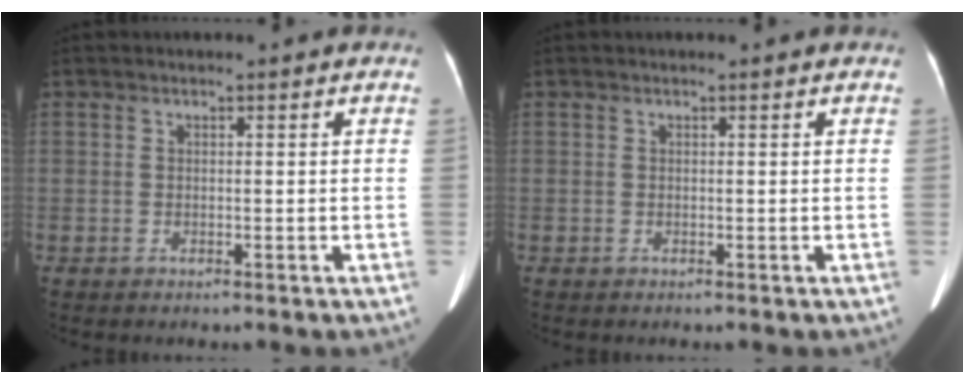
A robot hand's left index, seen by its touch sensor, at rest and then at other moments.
{"total": 0.0}